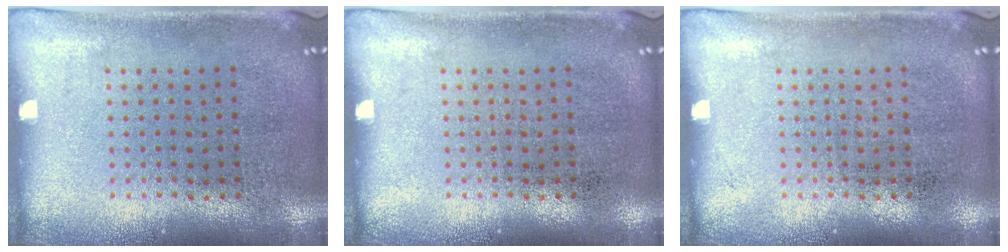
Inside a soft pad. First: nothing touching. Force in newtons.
{"total": 0.0}
{"total": 0.0}